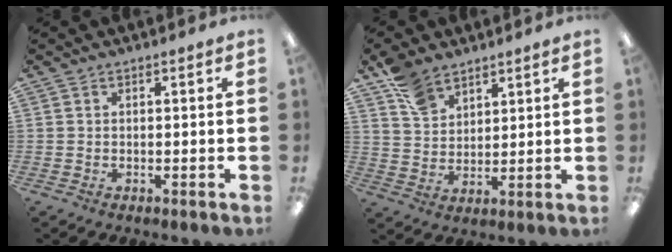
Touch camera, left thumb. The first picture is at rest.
{"total": 8.7, "force": [6.5, 5.0, 3.0], "torque": [-0.065, -0.024, 0.125]}